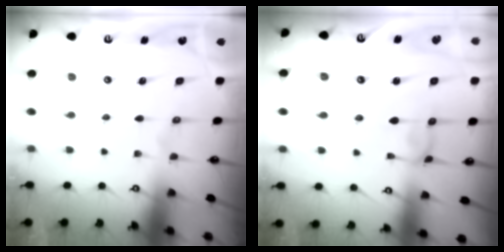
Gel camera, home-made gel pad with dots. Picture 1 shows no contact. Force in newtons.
{"total": 1.4, "press": 1.4, "slide": 0.2}